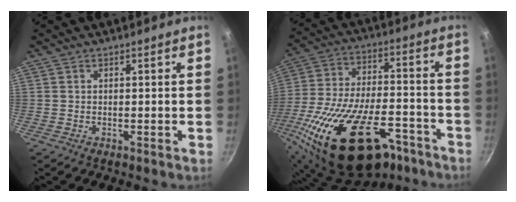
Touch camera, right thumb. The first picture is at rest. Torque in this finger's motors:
{"motor_torque": [1.03, 0.62, 2.76, -0.02, 0.73]}